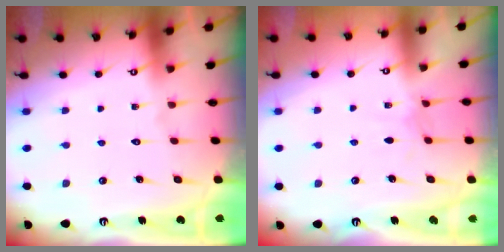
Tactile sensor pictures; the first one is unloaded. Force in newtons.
{"total": 2.9, "press": 2.9, "slide": 0.2}